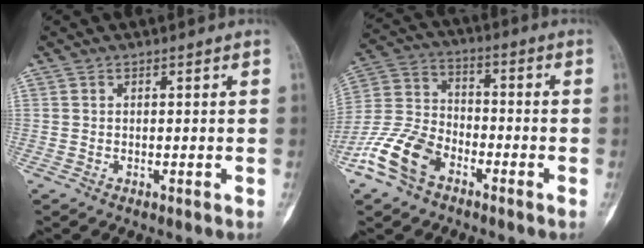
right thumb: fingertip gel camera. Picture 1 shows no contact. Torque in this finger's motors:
{"motor_torque": [1.23, 1.24, 0.64, -0.72, 0.10]}